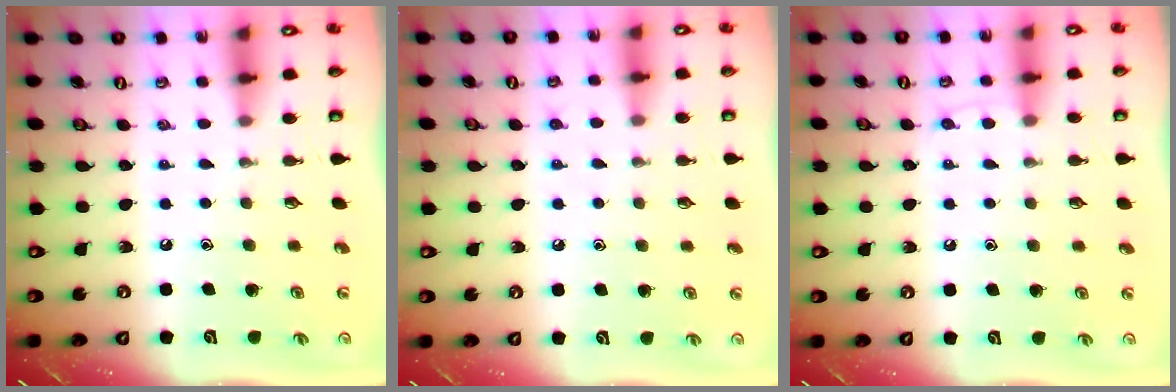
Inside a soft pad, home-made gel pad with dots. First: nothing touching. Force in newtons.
{"total": 4.3, "press": 4.3, "slide": 0.5}
{"total": 5.1, "press": 5.1, "slide": 0.7}